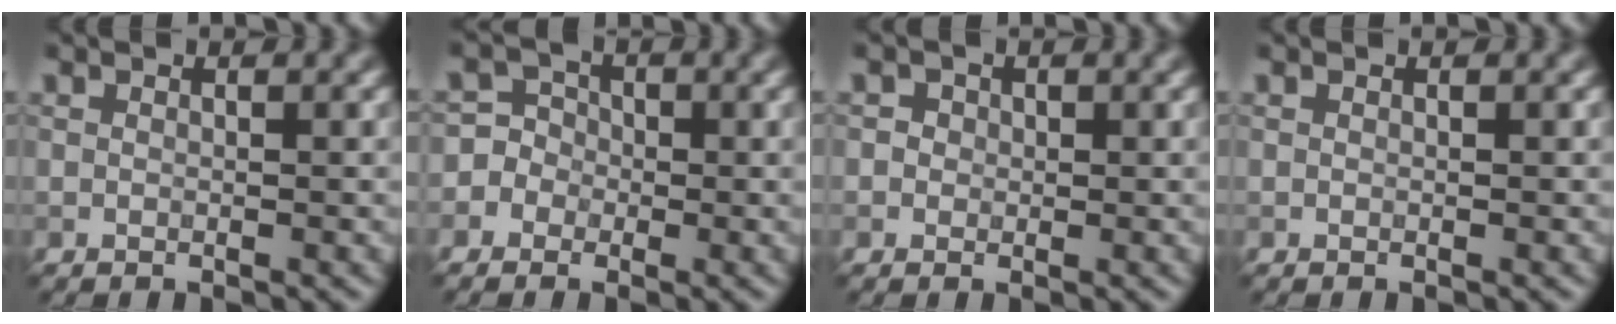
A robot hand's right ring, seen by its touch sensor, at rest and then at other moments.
{"total": 4.3, "force": [-1.7, 3.9, 0.6], "torque": [0.011, 0.017, -0.053]}
{"total": 1.7, "force": [0.6, 1.5, 0.6], "torque": [0.003, 0.007, 0.002]}
{"total": 0.0}